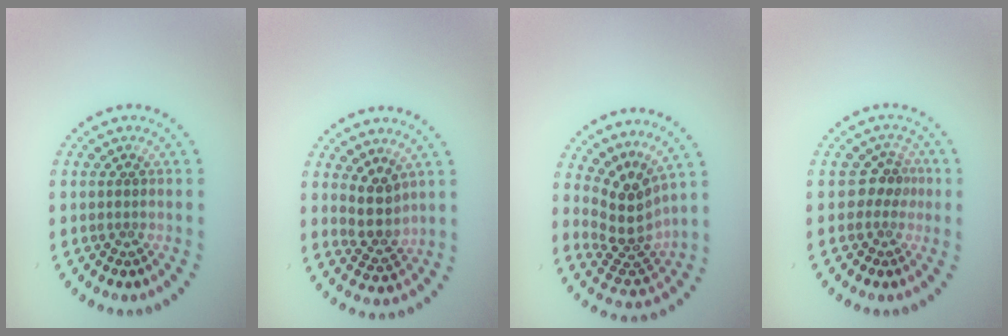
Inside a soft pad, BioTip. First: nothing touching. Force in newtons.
{"total": 2.7, "press": 2.3, "slide": 1.5}
{"total": 4.0, "press": 2.8, "slide": 2.9}
{"total": 2.1, "press": 1.5, "slide": 1.4}